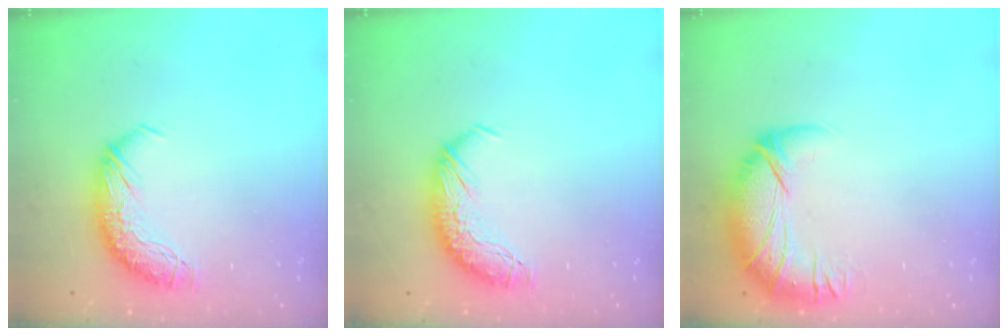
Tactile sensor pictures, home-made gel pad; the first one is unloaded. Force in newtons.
{"total": 0.0}
{"total": 2.9, "press": 0.1, "slide": 2.9}